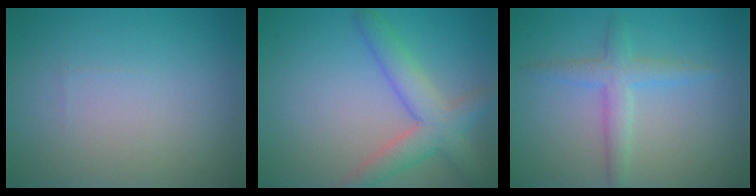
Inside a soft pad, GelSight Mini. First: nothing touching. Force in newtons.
{"total": 4.6, "press": 4.6, "slide": 0.2}
{"total": 2.8, "press": 2.8, "slide": 0.1}